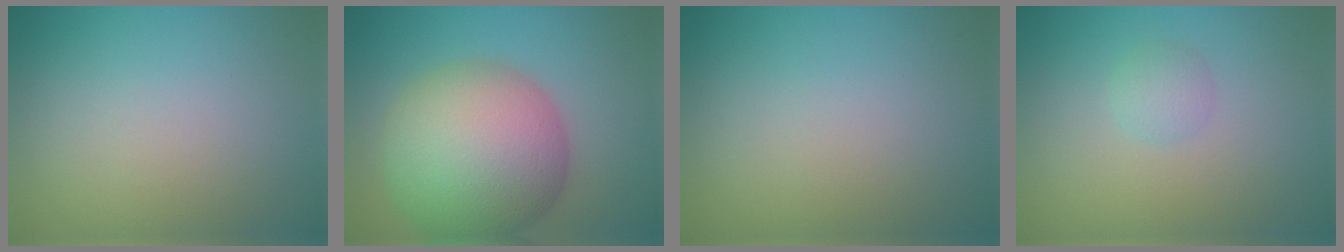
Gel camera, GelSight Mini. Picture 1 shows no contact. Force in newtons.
{"total": 13.5, "press": 13.5, "slide": 0.4}
{"total": 0.0}
{"total": 1.5, "press": 1.5, "slide": 0.1}